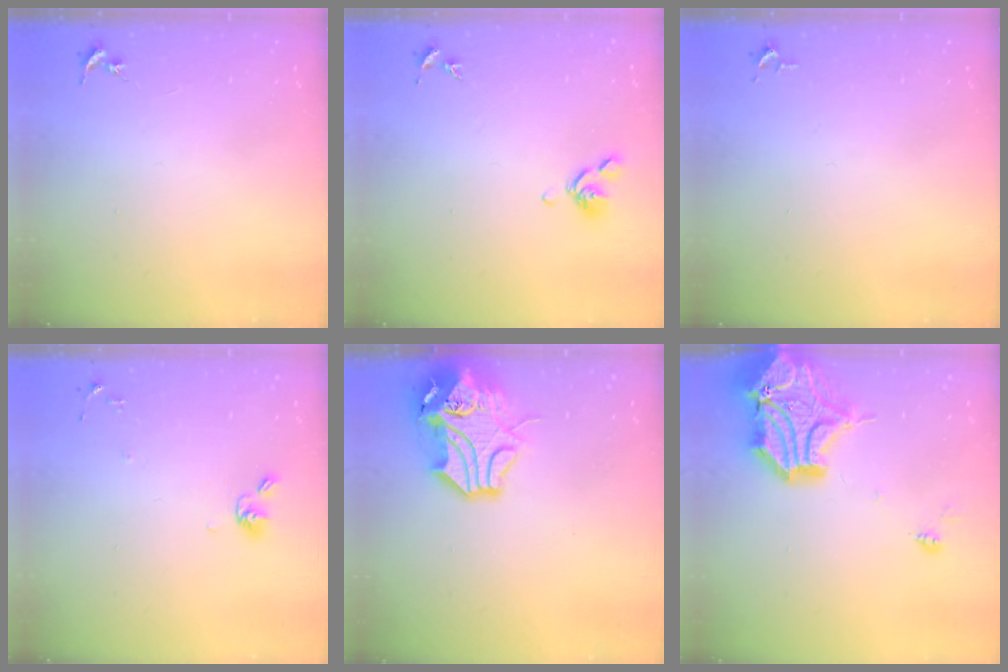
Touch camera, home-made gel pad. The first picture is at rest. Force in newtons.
{"total": 6.8, "press": 6.7, "slide": 0.9}
{"total": 2.6, "press": 2.6, "slide": 0.4}
{"total": 7.1, "press": 6.8, "slide": 2.1}
{"total": 14.5, "press": 14.3, "slide": 1.9}
{"total": 20.7, "press": 20.5, "slide": 3.1}